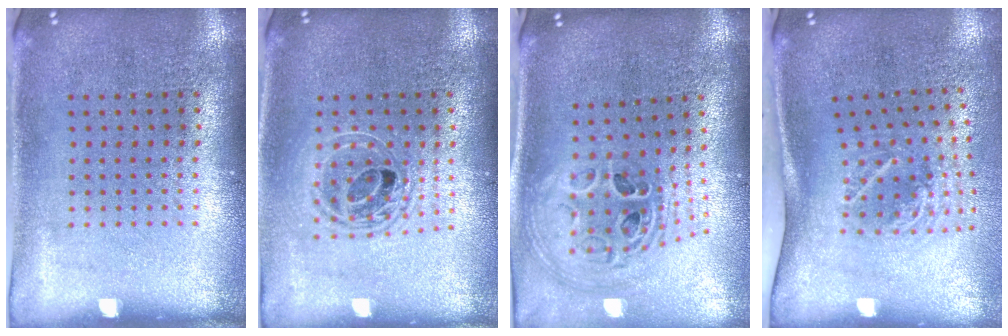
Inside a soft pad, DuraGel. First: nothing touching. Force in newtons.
{"total": 1.7, "press": 1.4, "slide": 1.0}
{"total": 1.8, "press": 1.6, "slide": 1.0}
{"total": 2.0, "press": 1.3, "slide": 1.5}